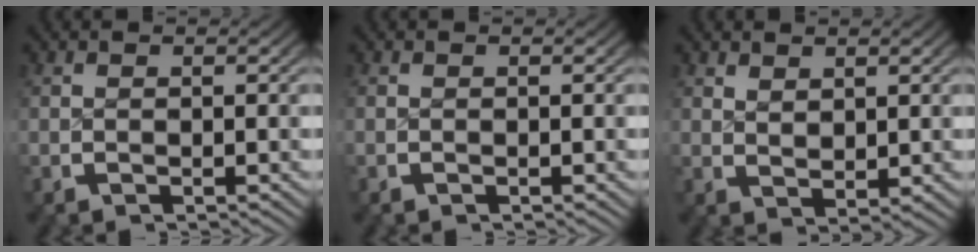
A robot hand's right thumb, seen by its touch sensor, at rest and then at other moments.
{"total": 0.0}
{"total": 1.7, "force": [1.4, 0.5, 0.9], "torque": [-0.012, -0.005, 0.037]}